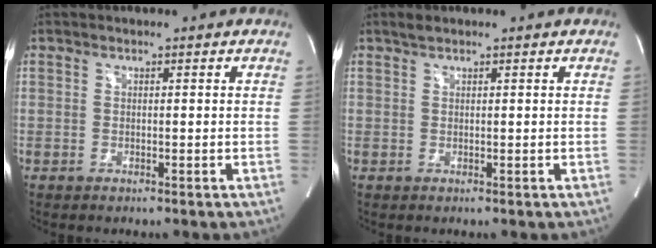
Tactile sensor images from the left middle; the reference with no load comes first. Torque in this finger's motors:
{"motor_torque": [0.19, 0.14, -0.19, -0.03]}